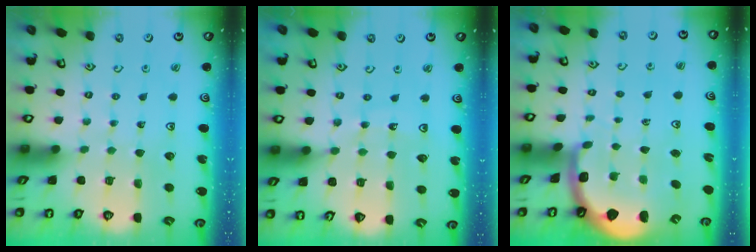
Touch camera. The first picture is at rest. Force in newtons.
{"total": 10.5, "press": 10.3, "slide": 1.9}
{"total": 3.7, "press": 3.2, "slide": 1.8}